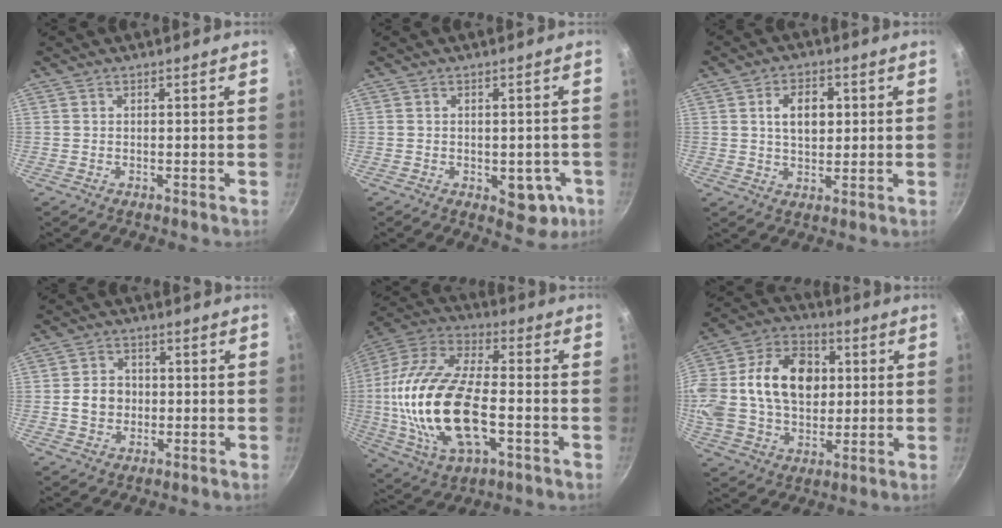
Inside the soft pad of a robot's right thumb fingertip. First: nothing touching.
{"total": 7.3, "force": [-2.2, 4.3, 5.4], "torque": [-0.031, 0.007, -0.021]}
{"total": 7.2, "force": [1.4, 4.6, 5.3], "torque": [-0.071, 0.002, 0.023]}
{"total": 5.7, "force": [-0.4, 4.8, 2.9], "torque": [-0.026, 0.011, -0.010]}
{"total": 25.0, "force": [-3.7, 12.6, 21.2], "torque": [-0.428, 0.026, -0.071]}
{"total": 26.0, "force": [3.5, 18.8, 17.7], "torque": [-0.333, 0.031, 0.056]}